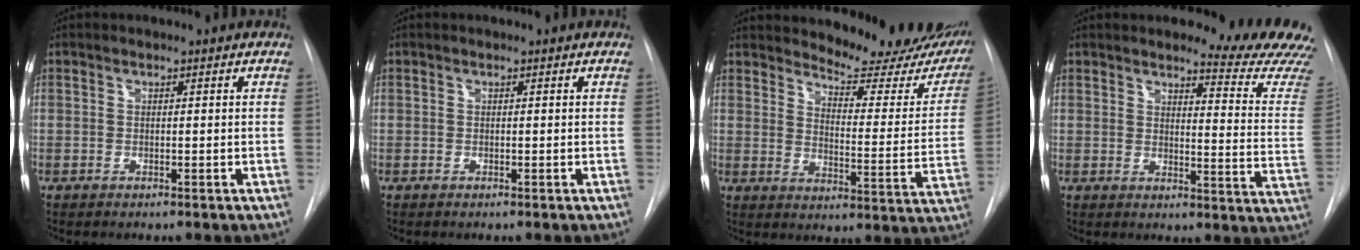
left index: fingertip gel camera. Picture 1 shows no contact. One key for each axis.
{"total": 0.0}
{"total": 21.0, "fx": 19.0, "fy": 5.6, "fz": 6.9, "tx": -0.076, "ty": -0.076, "tz": 0.221}
{"total": 14.2, "fx": 13.9, "fy": -0.6, "fz": 2.7, "tx": -0.022, "ty": -0.142, "tz": 0.135}